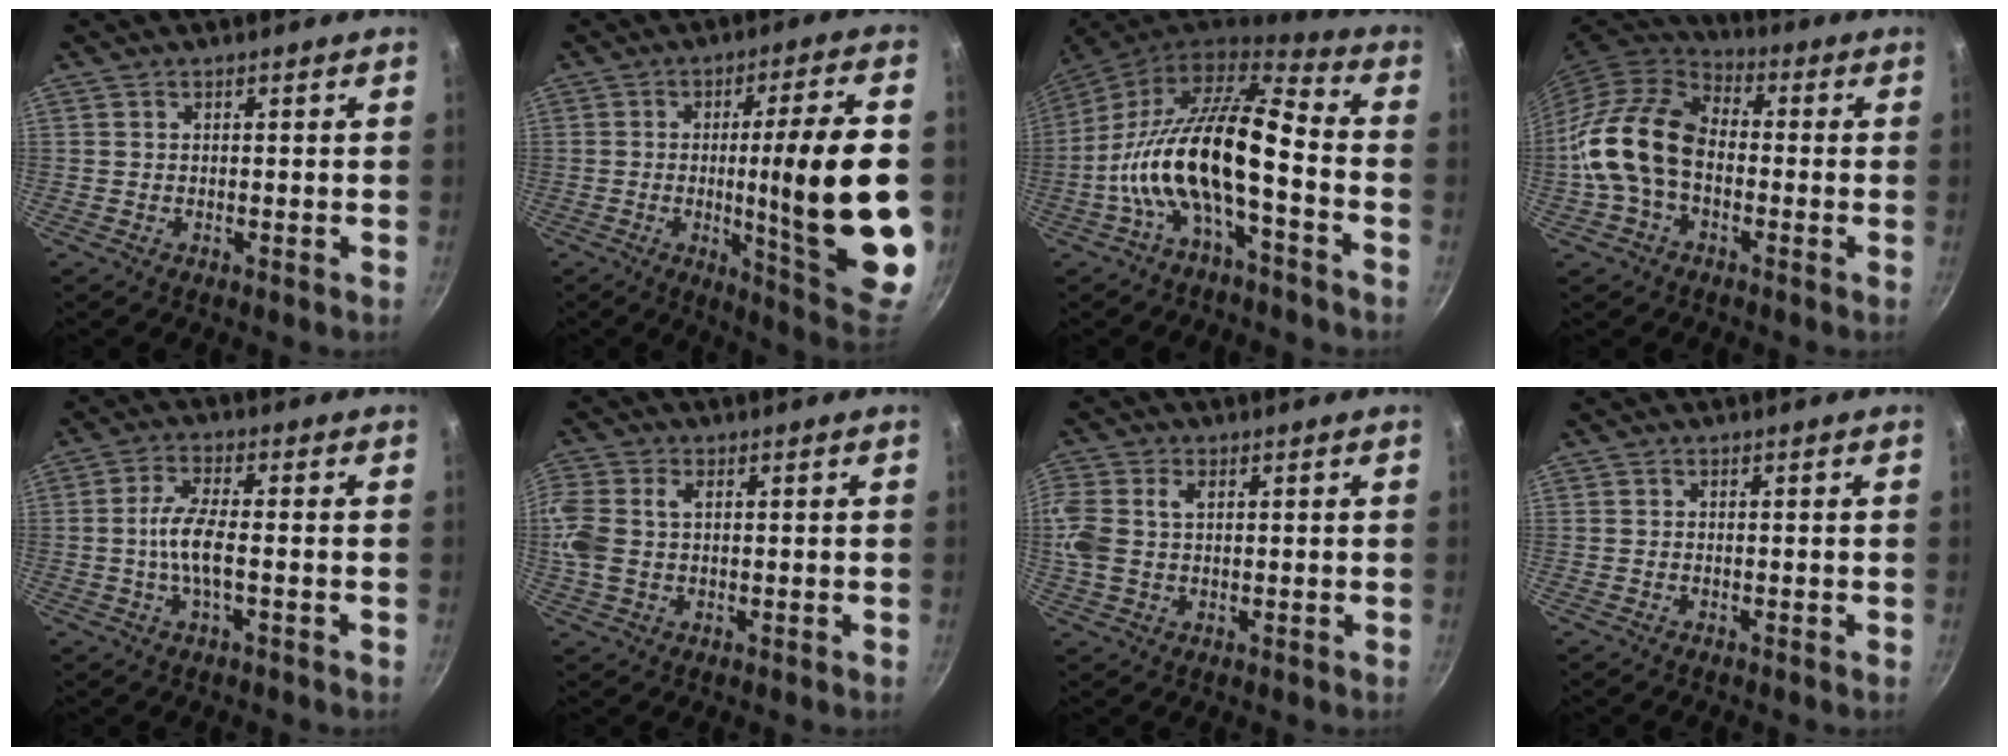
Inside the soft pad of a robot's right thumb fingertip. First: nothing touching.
{"total": 23.5, "force": [-2.0, 3.4, 23.1], "torque": [-0.319, -0.009, -0.019]}
{"total": 16.7, "force": [-4.5, 6.0, 14.9], "torque": [-0.283, 0.053, -0.098]}
{"total": 14.9, "force": [-1.9, 10.2, 10.7], "torque": [-0.179, 0.037, -0.053]}
{"total": 6.4, "force": [-1.1, 1.7, 6.1], "torque": [-0.130, 0.012, -0.030]}
{"total": 7.9, "force": [1.1, 5.2, 5.9], "torque": [-0.131, 0.012, 0.016]}
{"total": 7.7, "force": [1.4, 5.2, 5.6], "torque": [-0.123, 0.014, 0.022]}
{"total": 0.0}